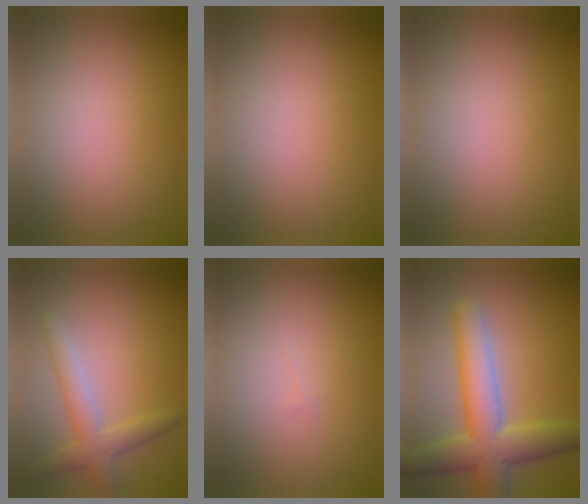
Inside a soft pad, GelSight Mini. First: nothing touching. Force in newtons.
{"total": 0.0}
{"total": 0.0}
{"total": 3.3, "press": 3.3, "slide": 0.0}
{"total": 0.0}
{"total": 7.7, "press": 7.7, "slide": 0.4}